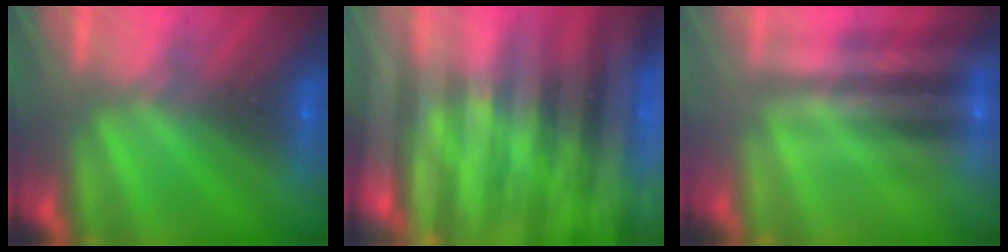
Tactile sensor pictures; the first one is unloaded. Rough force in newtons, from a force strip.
{"total": 8.5}
{"total": 2.2}